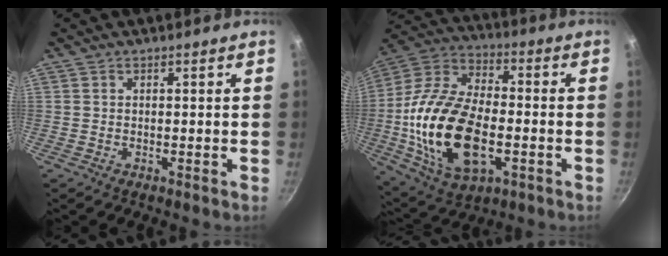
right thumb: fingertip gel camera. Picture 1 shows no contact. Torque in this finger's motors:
{"motor_torque": [-0.09, 1.47, 2.08, -0.67, 0.61]}